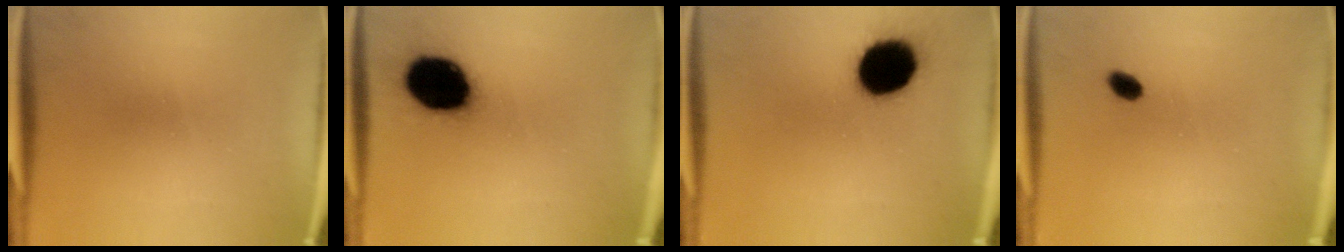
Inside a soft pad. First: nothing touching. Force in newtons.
{"total": 19.0}
{"total": 17.7}
{"total": 2.4}